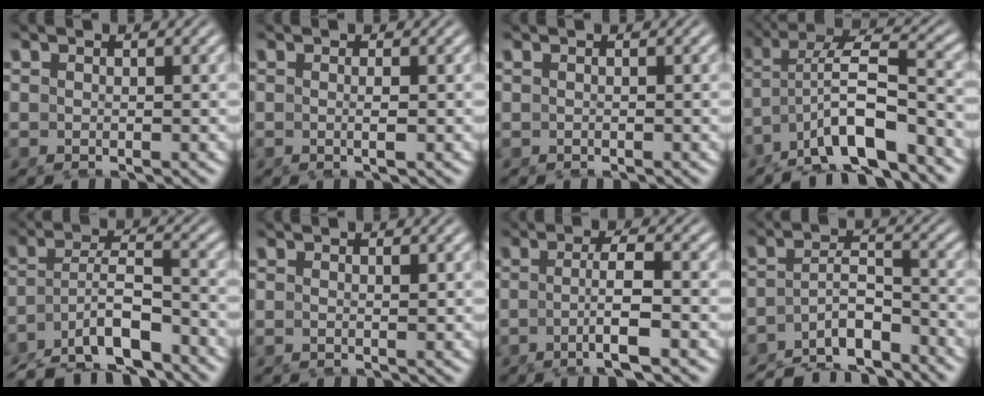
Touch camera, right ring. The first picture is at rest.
{"total": 1.2, "force": [-0.2, -0.6, 1.0], "torque": [-0.015, 0.001, -0.003]}
{"total": 0.0}
{"total": 6.8, "force": [-0.1, 4.2, 5.3], "torque": [-0.116, -0.015, 0.004]}
{"total": 7.4, "force": [-4.5, 4.0, 4.1], "torque": [-0.085, -0.031, -0.064]}
{"total": 0.7, "force": [0.1, -0.5, 0.5], "torque": [-0.005, -0.002, 0.003]}
{"total": 3.9, "force": [-1.2, -0.3, 3.7], "torque": [-0.057, -0.005, -0.016]}
{"total": 8.0, "force": [-6.5, 3.6, 2.8], "torque": [-0.046, -0.026, -0.103]}